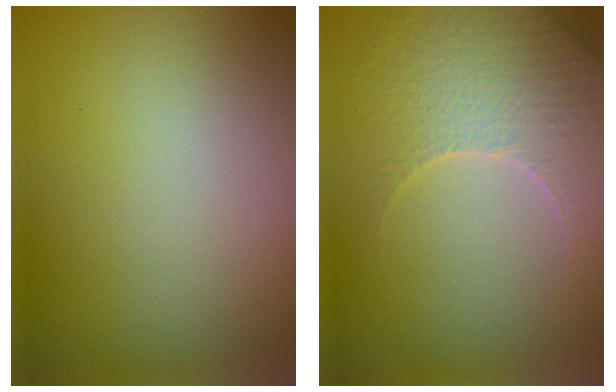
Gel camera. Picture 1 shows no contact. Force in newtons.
{"total": 3.8, "press": 3.7, "slide": 0.9}